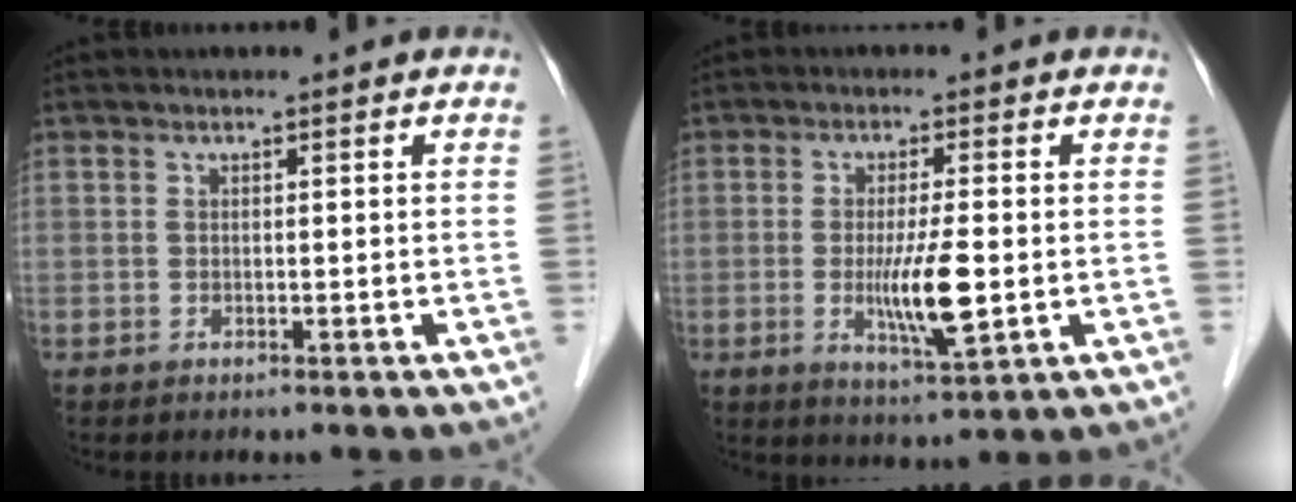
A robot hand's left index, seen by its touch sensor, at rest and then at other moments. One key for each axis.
{"total": 6.8, "fx": -0.9, "fy": 0.7, "fz": 6.7, "tx": -0.128, "ty": -0.017, "tz": -0.016}